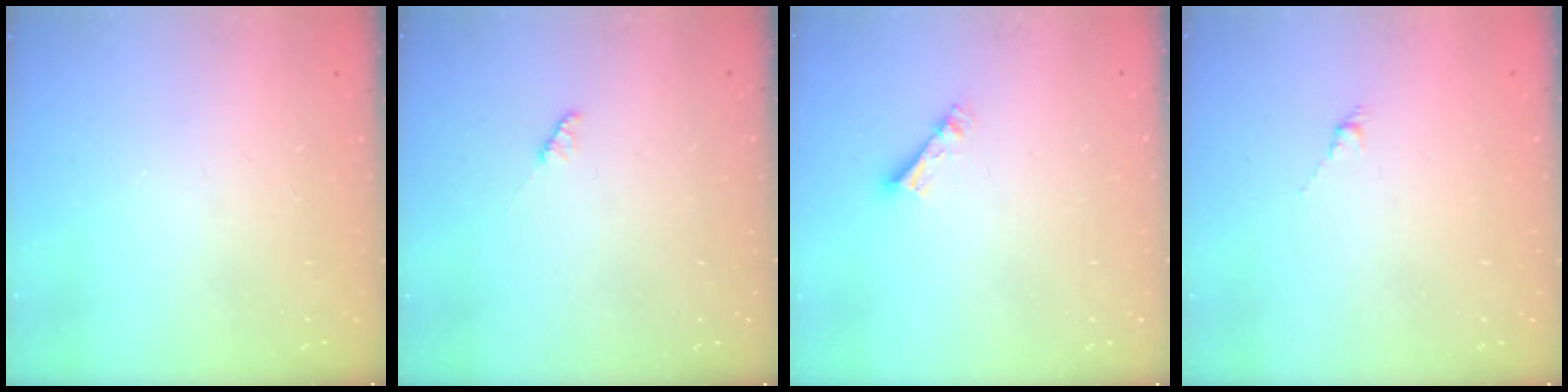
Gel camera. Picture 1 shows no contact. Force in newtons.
{"total": 2.2, "press": 2.2, "slide": 0.3}
{"total": 4.6, "press": 4.6, "slide": 0.3}
{"total": 0.0}